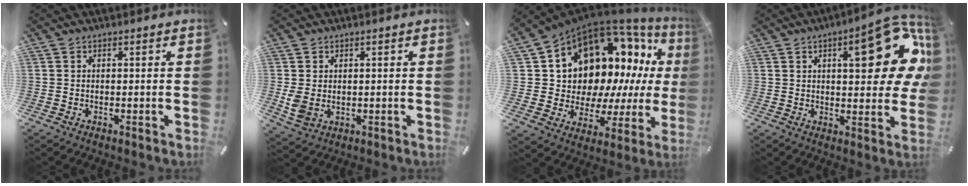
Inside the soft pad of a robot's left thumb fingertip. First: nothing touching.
{"total": 4.5, "force": [0.4, 3.7, 2.5], "torque": [-0.060, -0.007, 0.007]}
{"total": 14.7, "force": [6.9, 10.8, 7.2], "torque": [-0.109, -0.089, 0.138]}
{"total": 20.7, "force": [7.4, 7.4, 17.8], "torque": [-0.217, -0.044, 0.106]}